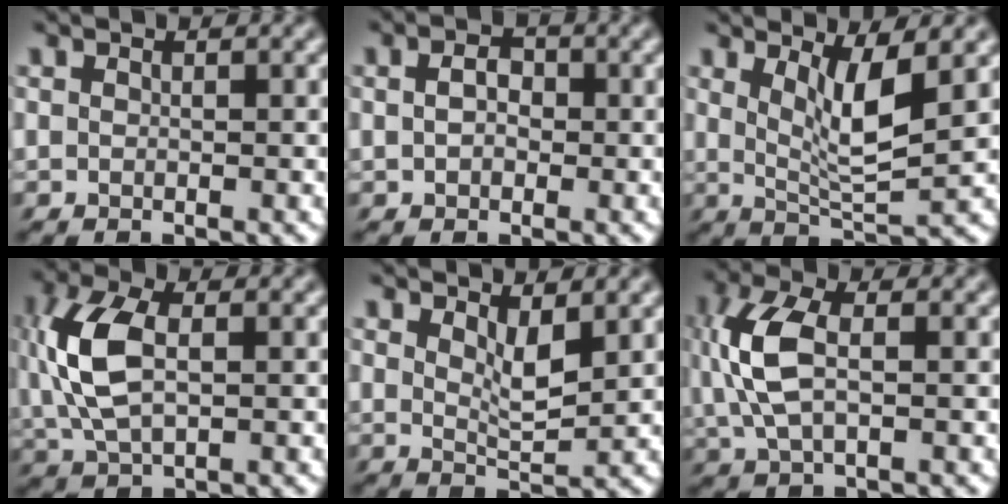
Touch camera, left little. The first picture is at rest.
{"total": 2.9, "force": [-0.4, 2.2, 1.9], "torque": [-0.031, 0.008, -0.014]}
{"total": 4.1, "force": [1.4, 0.3, 3.8], "torque": [-0.074, -0.013, 0.030]}
{"total": 7.1, "force": [0.1, 3.5, 6.2], "torque": [-0.145, 0.012, -0.007]}
{"total": 2.4, "force": [1.2, 0.6, 2.0], "torque": [-0.043, -0.006, 0.021]}
{"total": 6.4, "force": [0.1, 3.0, 5.6], "torque": [-0.138, 0.011, -0.006]}